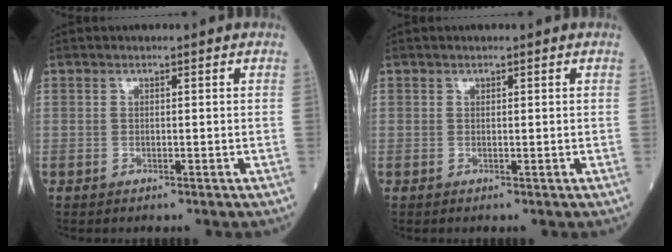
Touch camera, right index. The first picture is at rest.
{"total": 0.0}